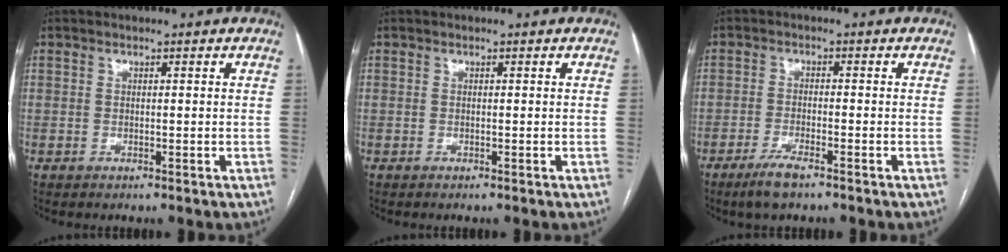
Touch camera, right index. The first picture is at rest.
{"total": 0.0}
{"total": 4.3, "force": [-3.1, 0.5, 2.9], "torque": [-0.067, -0.008, -0.058]}